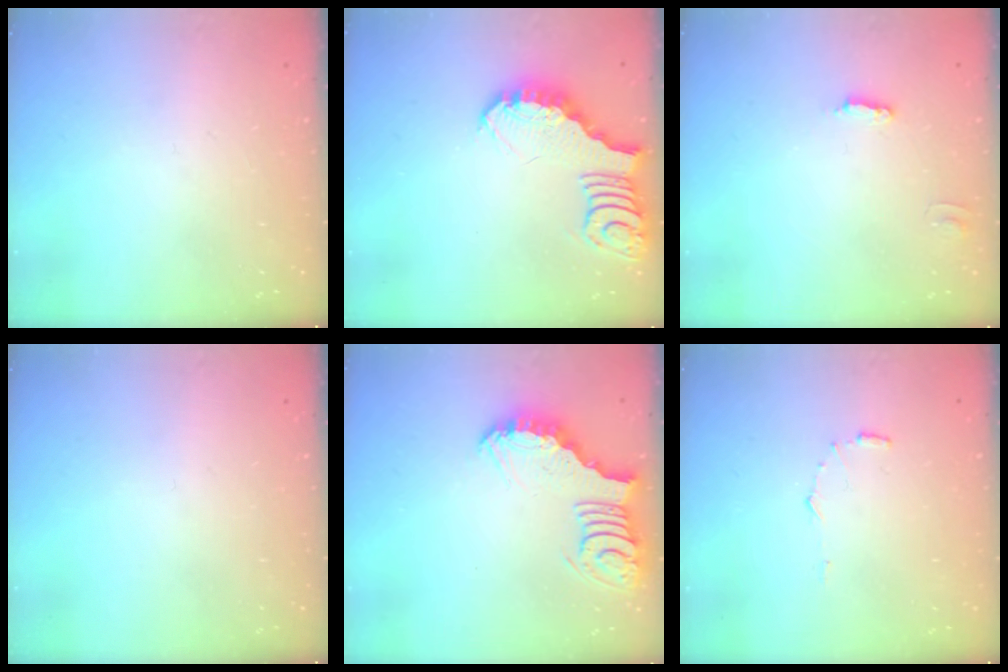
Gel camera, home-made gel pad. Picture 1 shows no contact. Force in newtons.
{"total": 3.7, "press": 3.6, "slide": 0.5}
{"total": 3.8, "press": 3.8, "slide": 0.3}
{"total": 0.0}
{"total": 4.8, "press": 4.8, "slide": 0.6}
{"total": 5.7, "press": 5.7, "slide": 0.4}